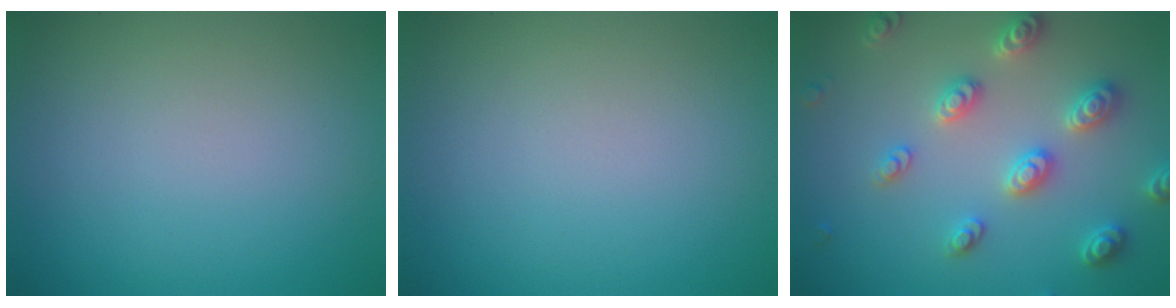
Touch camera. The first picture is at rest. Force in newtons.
{"total": 0.0}
{"total": 4.6, "press": 4.5, "slide": 0.9}